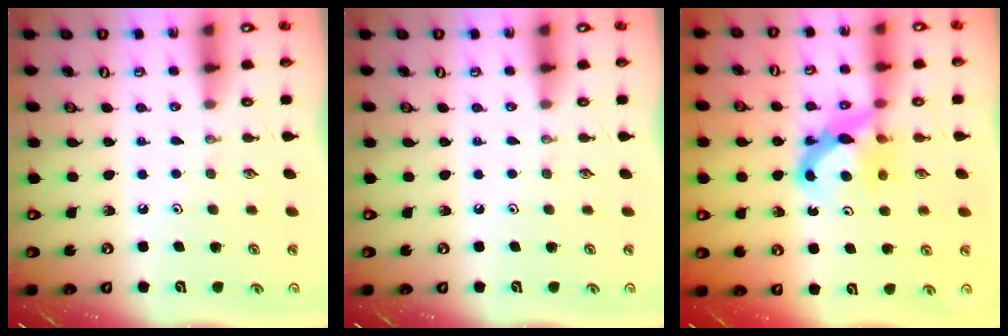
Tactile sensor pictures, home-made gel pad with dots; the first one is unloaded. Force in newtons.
{"total": 0.0}
{"total": 7.4, "press": 7.3, "slide": 0.6}